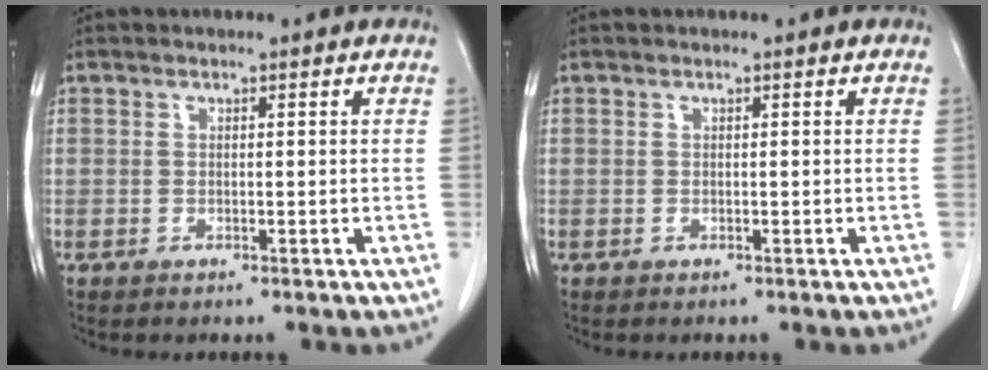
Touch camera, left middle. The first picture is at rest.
{"total": 0.0}